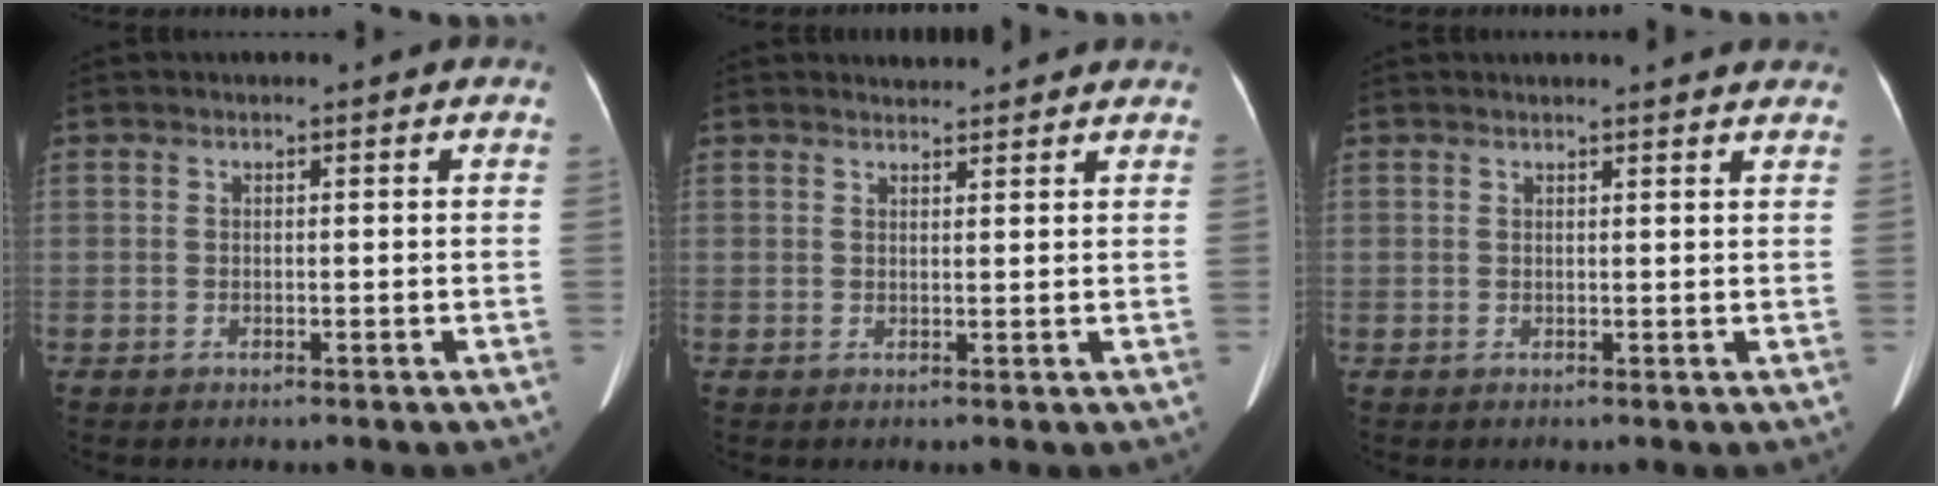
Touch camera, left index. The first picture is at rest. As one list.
[{"total": 2.9, "force": [2.9, 0.5, 0.1], "torque": [-0.008, 0.018, 0.039]}, {"total": 6.7, "force": [6.4, 0.7, 1.8], "torque": [-0.017, 0.015, 0.058]}]